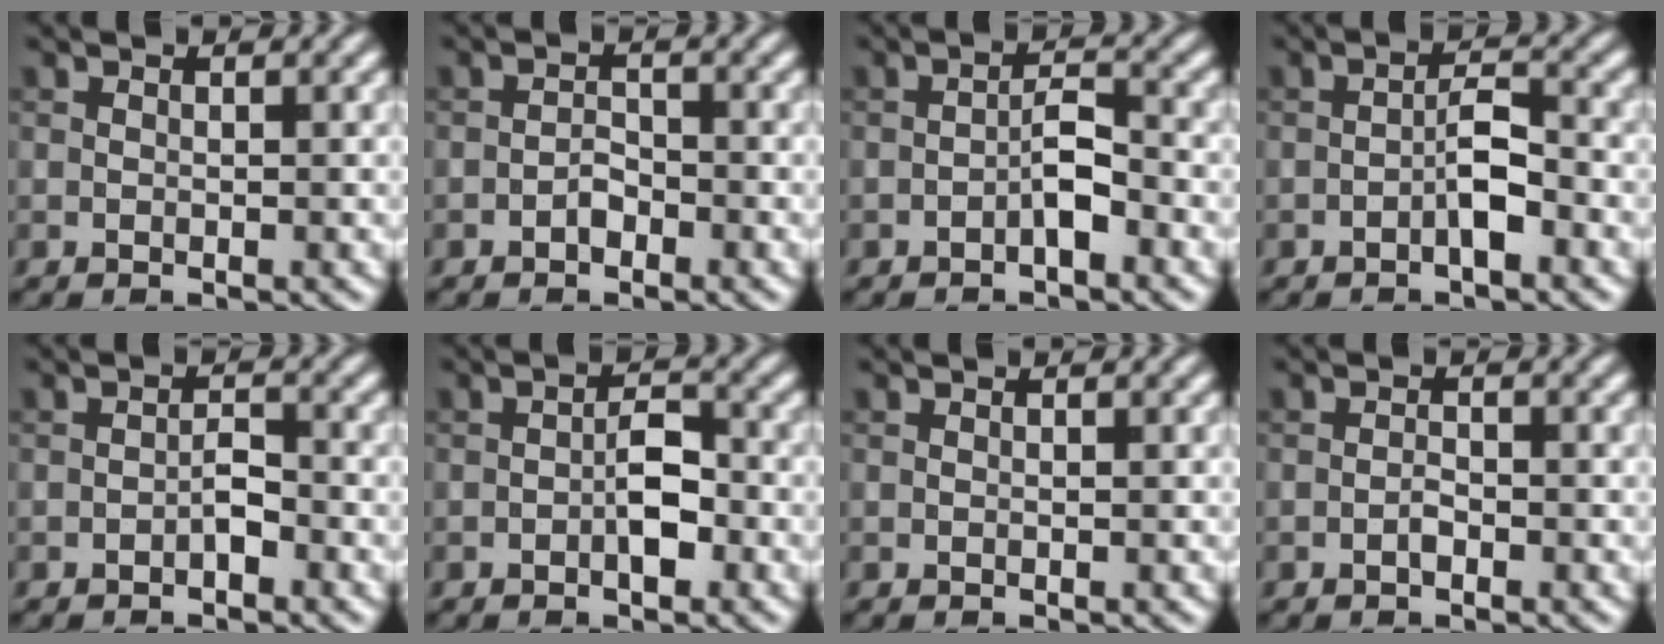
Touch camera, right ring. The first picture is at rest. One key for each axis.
{"total": 1.3, "fx": -0.8, "fy": 0.7, "fz": 0.7, "tx": -0.010, "ty": 0.004, "tz": -0.016}
{"total": 2.2, "fx": -1.0, "fy": 0.6, "fz": 1.8, "tx": -0.032, "ty": 0.007, "tz": -0.019}
{"total": 2.4, "fx": -1.0, "fy": 0.6, "fz": 2.1, "tx": -0.037, "ty": 0.007, "tz": -0.019}
{"total": 1.3, "fx": -0.7, "fy": 0.5, "fz": 1.0, "tx": -0.016, "ty": 0.004, "tz": -0.012}
{"total": 2.6, "fx": -0.7, "fy": 1.1, "fz": 2.2, "tx": -0.035, "ty": 0.004, "tz": -0.016}
{"total": 0.0}
{"total": 0.9, "fx": -0.5, "fy": 0.4, "fz": 0.7, "tx": -0.013, "ty": 0.001, "tz": -0.010}